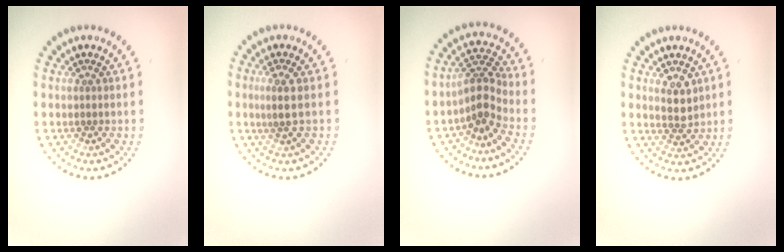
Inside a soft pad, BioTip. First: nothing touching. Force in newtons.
{"total": 1.7, "press": 1.5, "slide": 0.8}
{"total": 2.8, "press": 1.9, "slide": 2.1}
{"total": 2.0, "press": 1.9, "slide": 0.6}